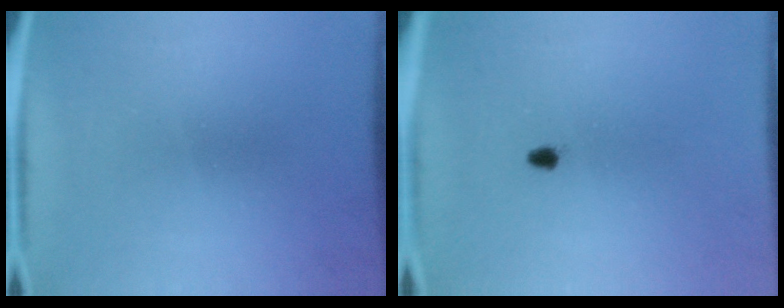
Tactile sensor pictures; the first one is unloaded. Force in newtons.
{"total": 0.9}